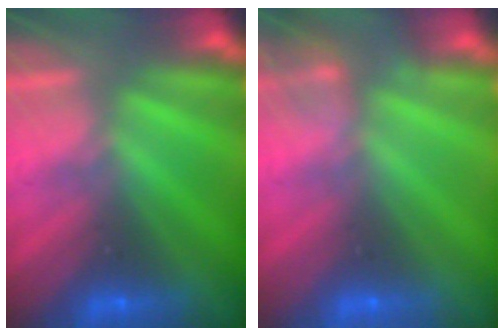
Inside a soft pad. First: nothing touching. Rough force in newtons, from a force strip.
{"total": 1.8}